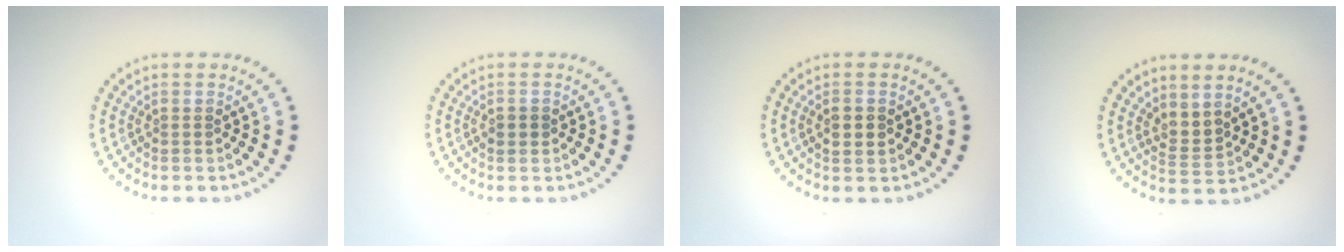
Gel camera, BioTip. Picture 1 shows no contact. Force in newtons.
{"total": 1.3, "press": 1.3, "slide": 0.2}
{"total": 1.5, "press": 1.5, "slide": 0.2}
{"total": 1.9, "press": 1.3, "slide": 1.3}